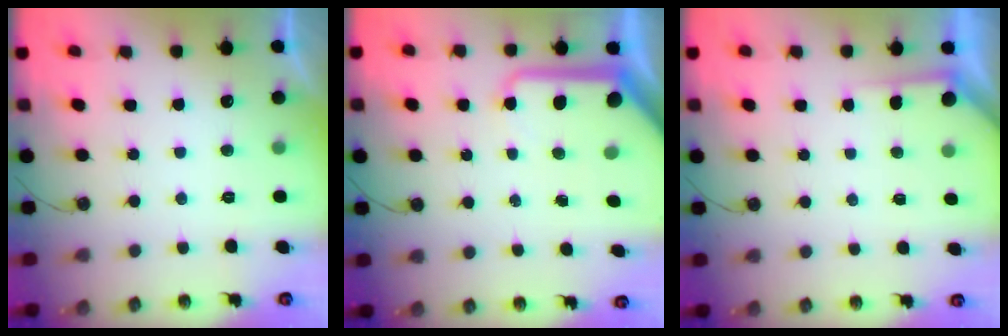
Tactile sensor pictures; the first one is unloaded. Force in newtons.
{"total": 12.6, "press": 12.5, "slide": 1.6}
{"total": 2.5, "press": 2.4, "slide": 0.4}